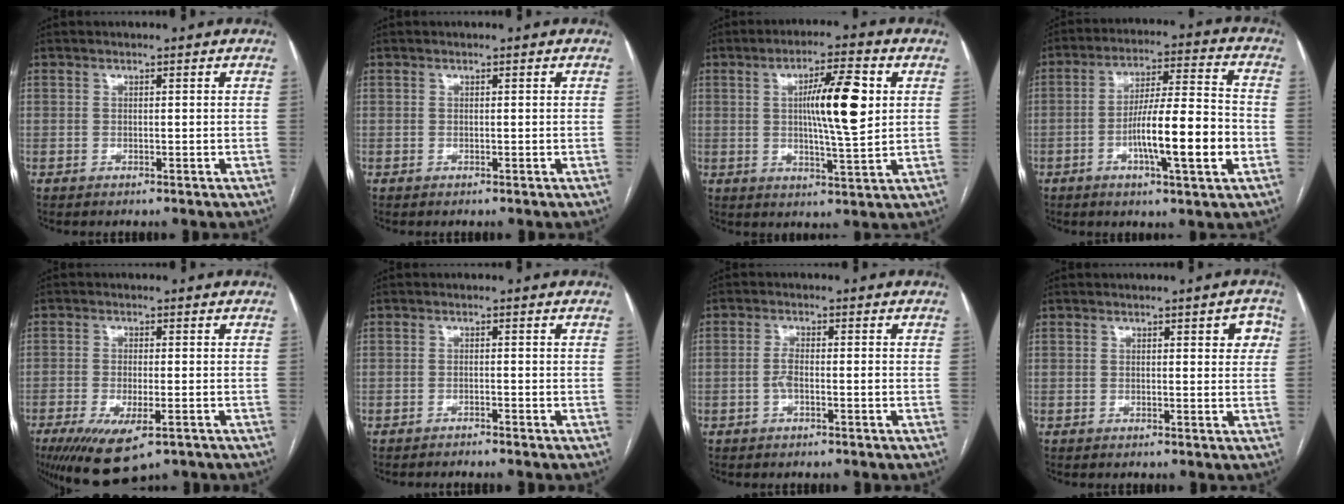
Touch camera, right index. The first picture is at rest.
{"total": 0.0}
{"total": 10.7, "force": [2.1, 1.3, 10.4], "torque": [-0.169, 0.005, 0.035]}
{"total": 13.3, "force": [-3.7, 1.1, 12.7], "torque": [-0.212, 0.006, -0.061]}
{"total": 10.2, "force": [-5.9, 3.2, 7.6], "torque": [-0.128, -0.023, -0.091]}
{"total": 1.7, "force": [-1.6, -0.2, 0.6], "torque": [-0.006, 0.001, -0.021]}
{"total": 2.4, "force": [-0.8, 0.6, 2.2], "torque": [-0.046, 0.005, -0.014]}
{"total": 3.4, "force": [1.3, 1.2, 2.9], "torque": [-0.025, 0.010, 0.012]}